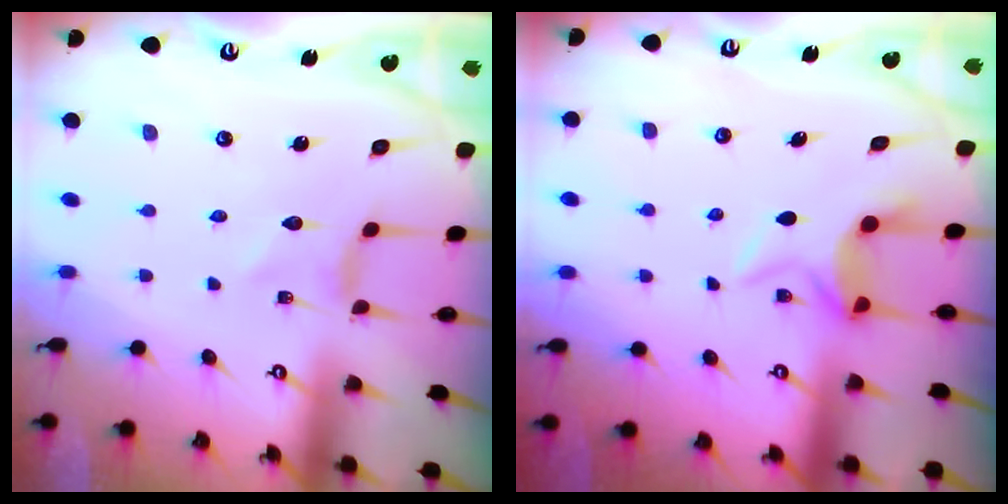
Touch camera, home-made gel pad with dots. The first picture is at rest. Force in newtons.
{"total": 7.5, "press": 7.5, "slide": 0.4}